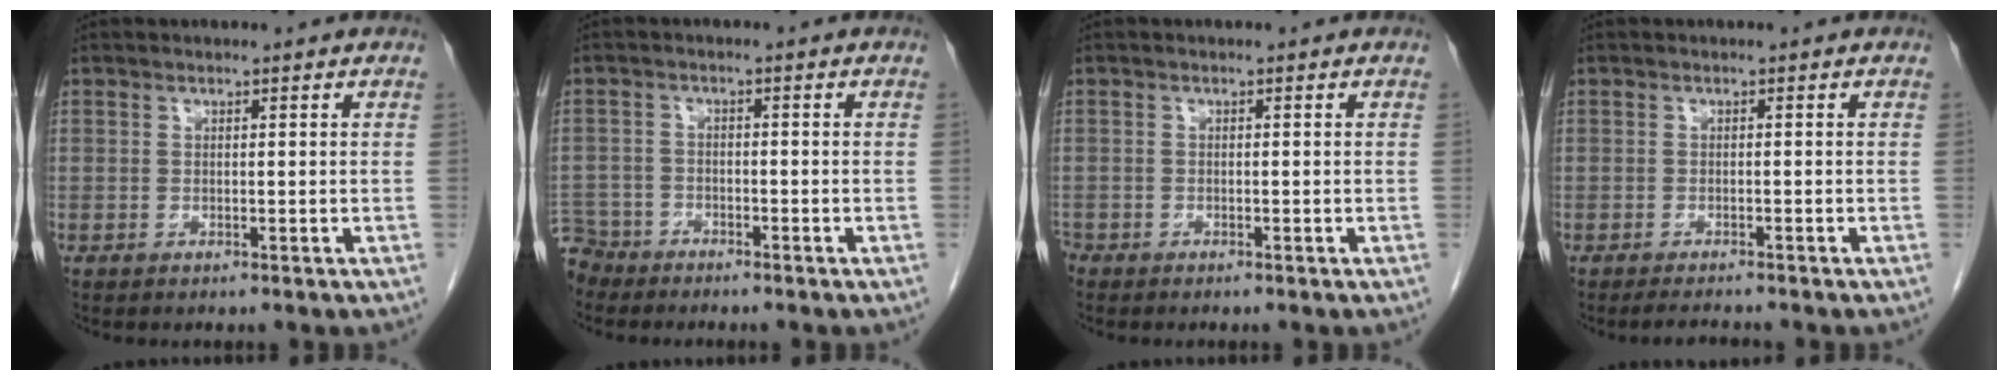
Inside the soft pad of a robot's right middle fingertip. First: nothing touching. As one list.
[{"total": 5.2, "force": [-4.8, 2.1, -0.6], "torque": [0.016, -0.006, -0.094]}, {"total": 1.3, "force": [-1.1, 0.7, 0.2], "torque": [-0.008, -0.002, -0.020]}, {"total": 2.3, "force": [-2.2, 0.2, 0.8], "torque": [-0.017, -0.009, -0.032]}]